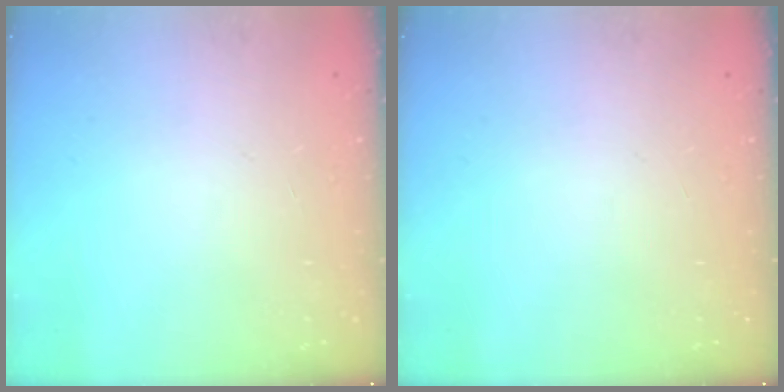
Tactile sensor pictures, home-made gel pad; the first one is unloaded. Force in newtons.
{"total": 0.0}